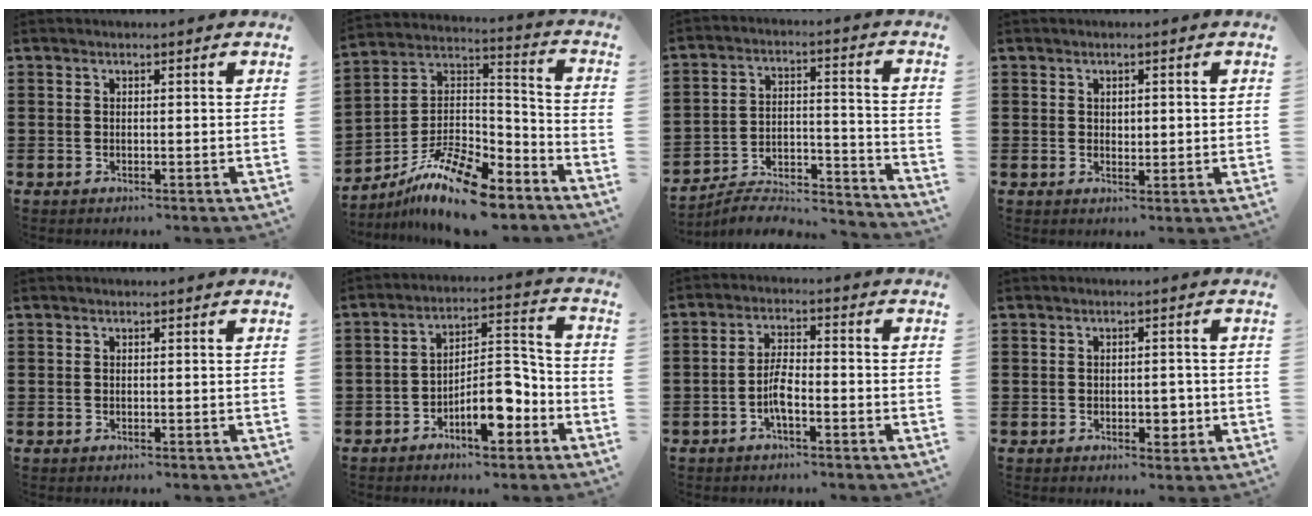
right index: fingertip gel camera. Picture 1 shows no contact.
{"total": 13.9, "force": [-10.4, 4.2, 8.1], "torque": [-0.149, 0.035, -0.194]}
{"total": 5.6, "force": [-5.3, 0.9, 1.4], "torque": [-0.022, 0.002, -0.106]}
{"total": 1.1, "force": [0.4, 0.6, 0.8], "torque": [-0.015, 0.007, 0.006]}
{"total": 0.0}
{"total": 9.9, "force": [-5.5, 3.9, 7.2], "torque": [-0.108, 0.016, -0.095]}
{"total": 4.4, "force": [-1.9, 1.1, 3.8], "torque": [-0.089, -0.002, -0.041]}
{"total": 3.2, "force": [-1.0, 1.5, 2.7], "torque": [-0.047, 0.003, -0.019]}